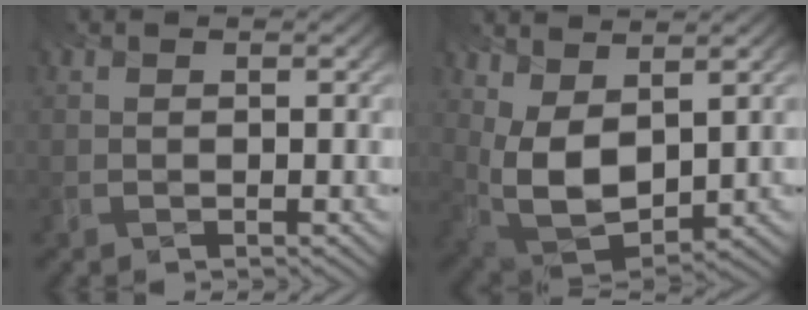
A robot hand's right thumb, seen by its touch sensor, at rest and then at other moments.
{"total": 10.8, "force": [2.1, 6.1, 8.7], "torque": [-0.225, -0.003, 0.068]}